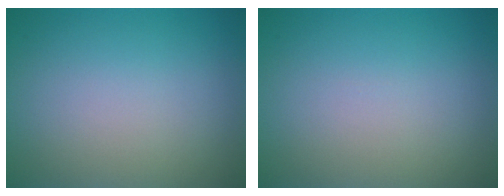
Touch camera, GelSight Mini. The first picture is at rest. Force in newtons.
{"total": 0.0}